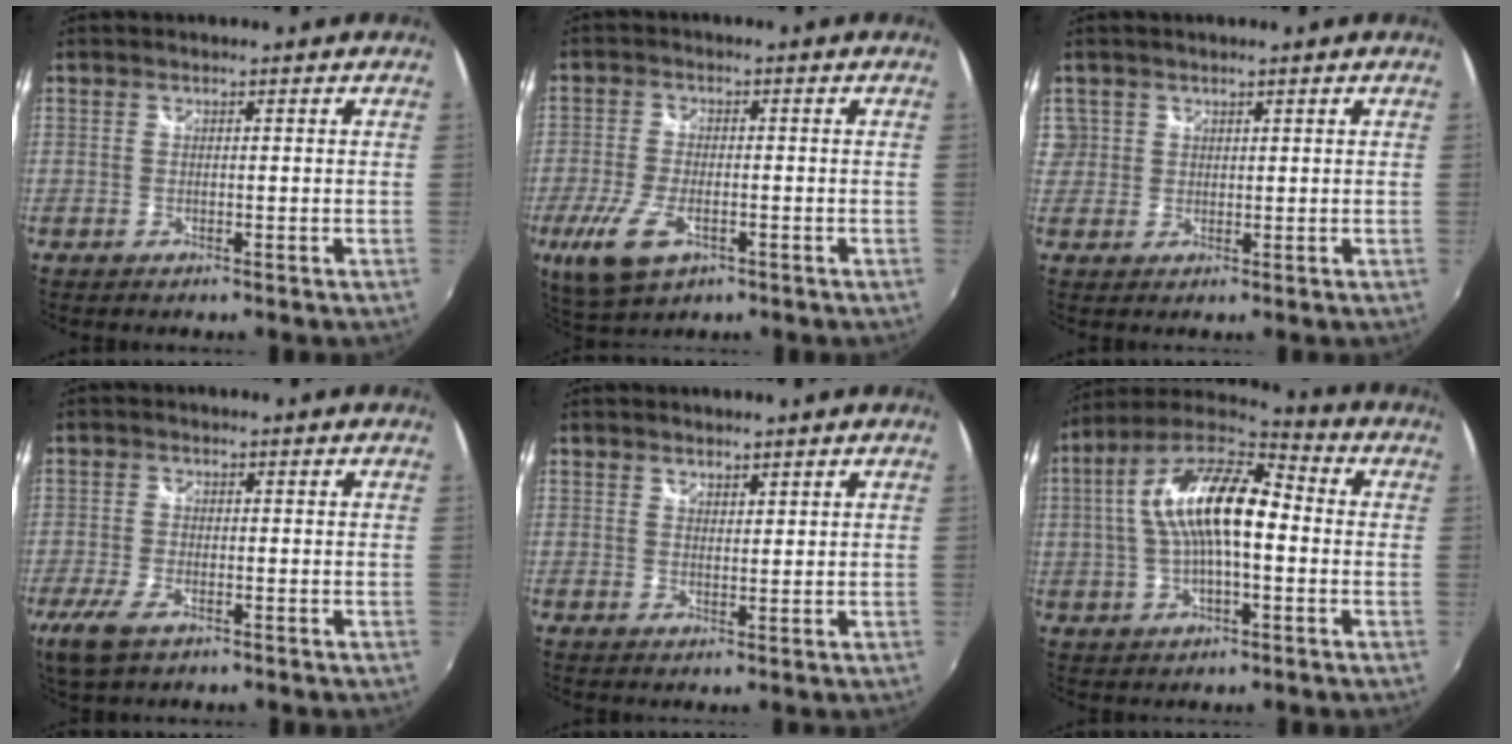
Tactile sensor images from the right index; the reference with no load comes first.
{"total": 9.9, "force": [-4.3, 4.9, 7.5], "torque": [-0.174, -0.024, -0.076]}
{"total": 3.5, "force": [1.3, 3.2, 0.2], "torque": [0.006, 0.010, 0.024]}
{"total": 6.0, "force": [-3.4, 2.7, 4.1], "torque": [-0.103, -0.018, -0.064]}
{"total": 1.7, "force": [1.6, 0.6, 0.3], "torque": [0.000, 0.001, 0.027]}
{"total": 16.1, "force": [0.6, 6.2, 14.8], "torque": [-0.274, 0.020, -0.001]}